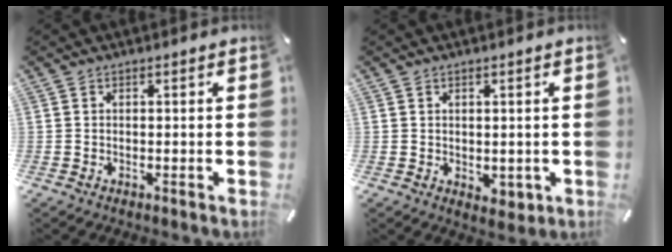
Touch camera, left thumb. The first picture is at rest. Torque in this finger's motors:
{"motor_torque": [-0.03, 0.09, 0.40, 0.06, 0.01]}